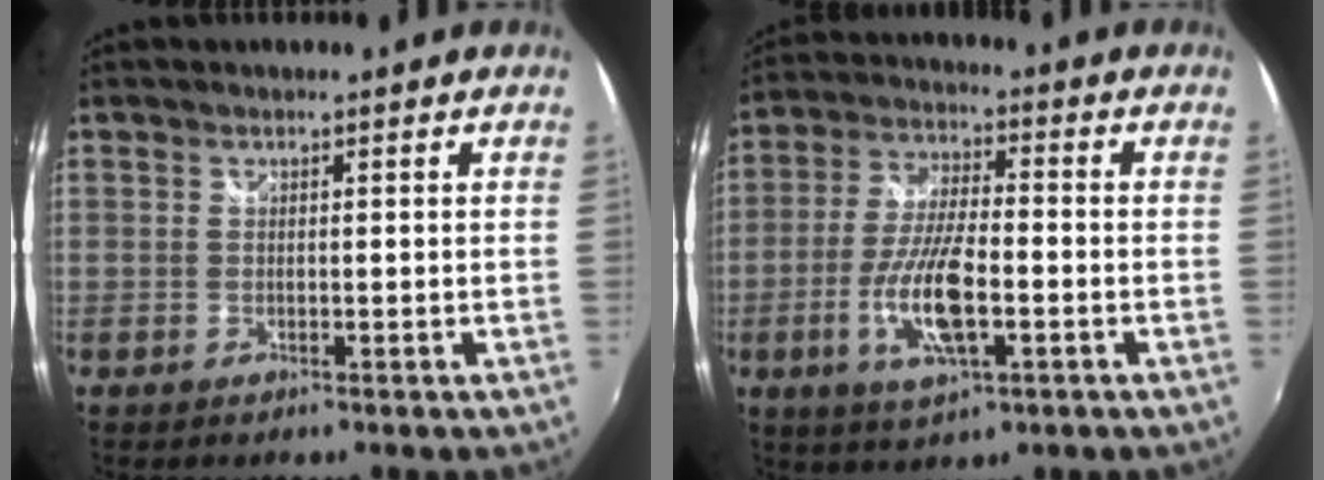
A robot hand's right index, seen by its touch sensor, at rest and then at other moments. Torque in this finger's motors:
{"motor_torque": [2.14, 0.00, 1.05, 0.16]}